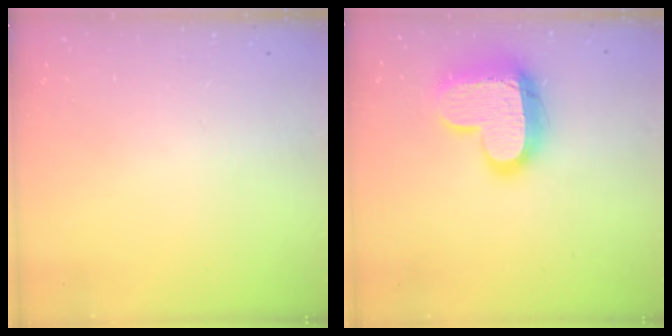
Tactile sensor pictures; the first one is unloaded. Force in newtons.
{"total": 17.1, "press": 17.0, "slide": 1.6}